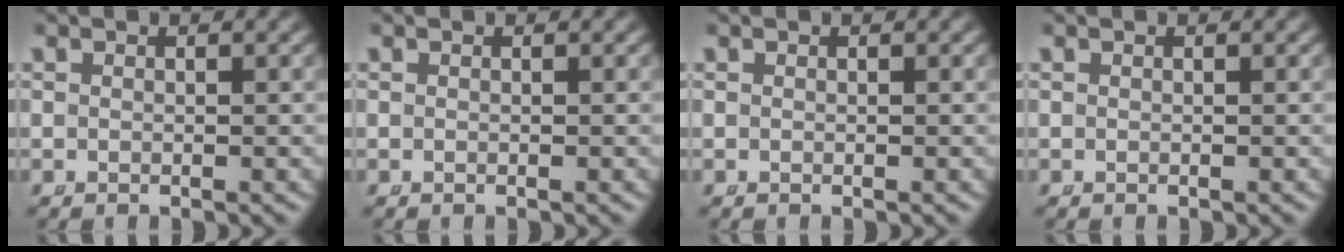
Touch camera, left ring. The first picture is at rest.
{"total": 0.0}
{"total": 0.0}
{"total": 0.0}